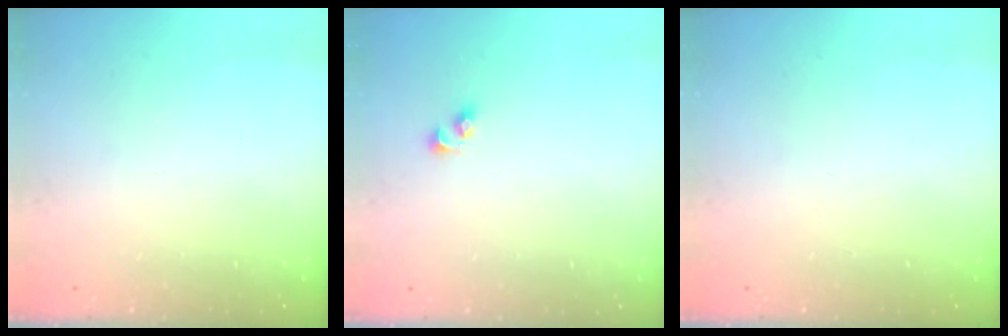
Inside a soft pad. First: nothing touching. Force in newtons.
{"total": 2.5, "press": 2.5, "slide": 0.3}
{"total": 0.0}